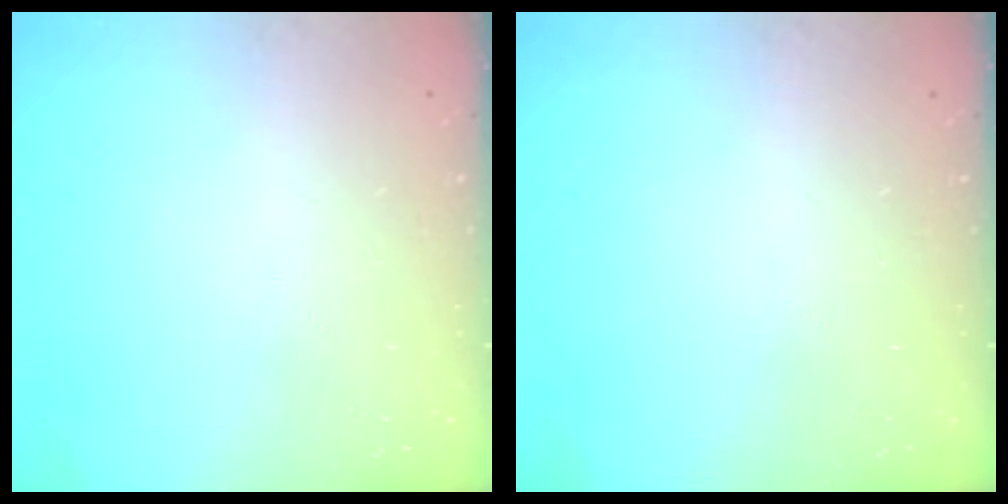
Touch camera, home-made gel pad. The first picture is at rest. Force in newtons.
{"total": 0.0}